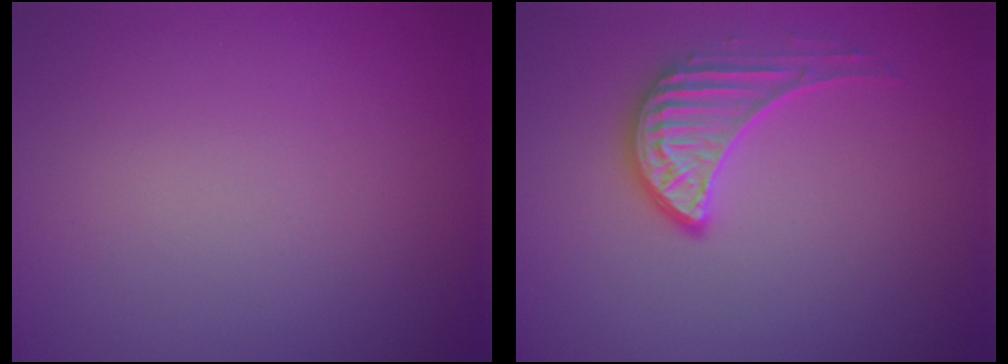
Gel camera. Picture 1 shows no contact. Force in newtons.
{"total": 2.7, "press": 2.2, "slide": 1.6}